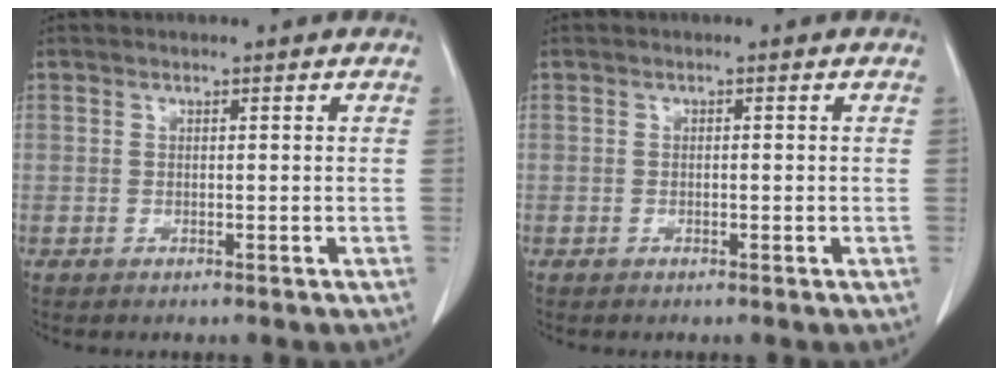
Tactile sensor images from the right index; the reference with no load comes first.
{"total": 0.0}